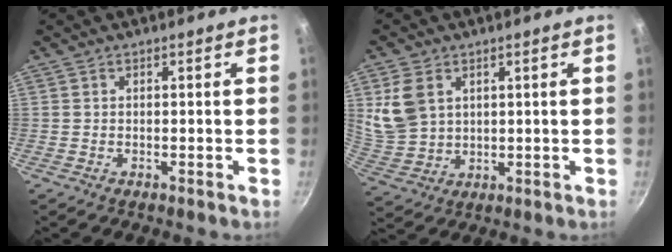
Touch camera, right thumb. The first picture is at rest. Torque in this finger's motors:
{"motor_torque": [0.46, 2.79, 1.33, 0.11, 0.35]}